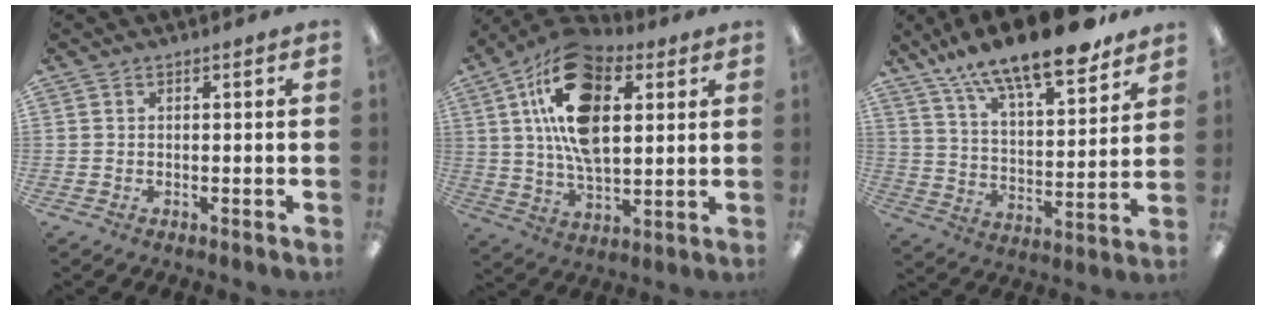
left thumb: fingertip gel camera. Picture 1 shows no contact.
{"total": 20.1, "force": [7.5, 11.6, 14.7], "torque": [-0.271, -0.014, 0.125]}
{"total": 18.9, "force": [15.1, 5.1, 10.1], "torque": [-0.175, -0.097, 0.259]}